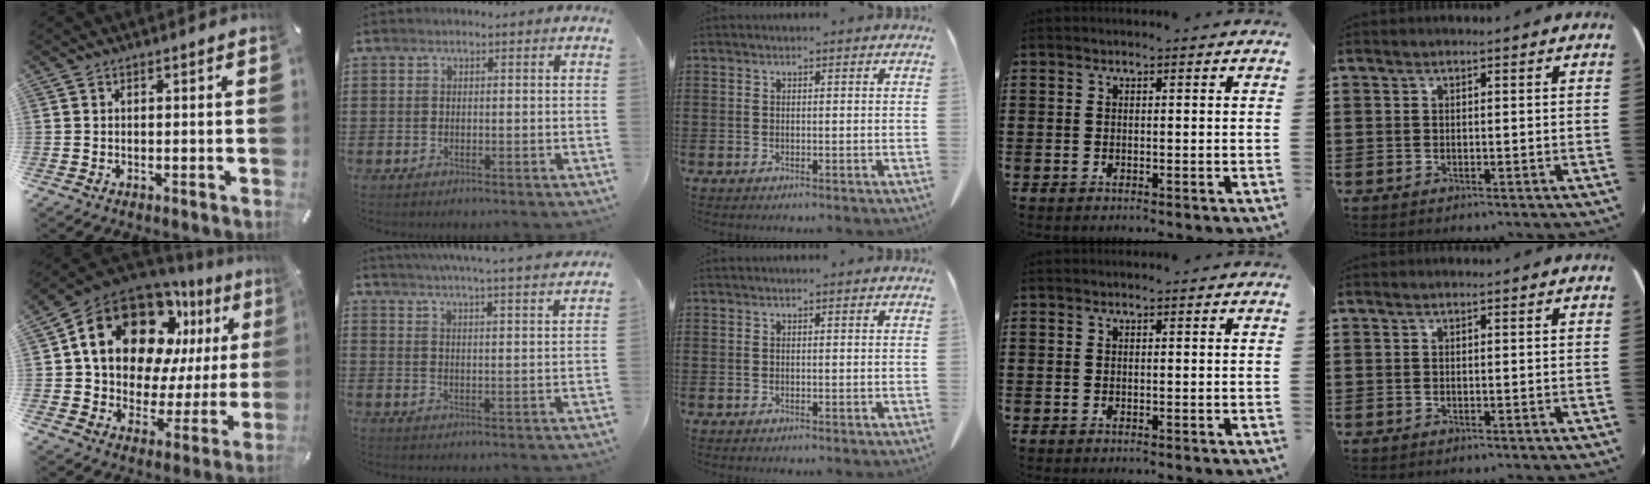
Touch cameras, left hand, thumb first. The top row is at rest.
{"thumb": {"total": 21.9, "force": [10.9, 13.7, 13.1], "torque": [-0.216, -0.063, 0.193]}, "index": {"total": 4.8, "force": [4.6, -0.9, 1.3], "torque": [-0.044, -0.032, 0.076]}}